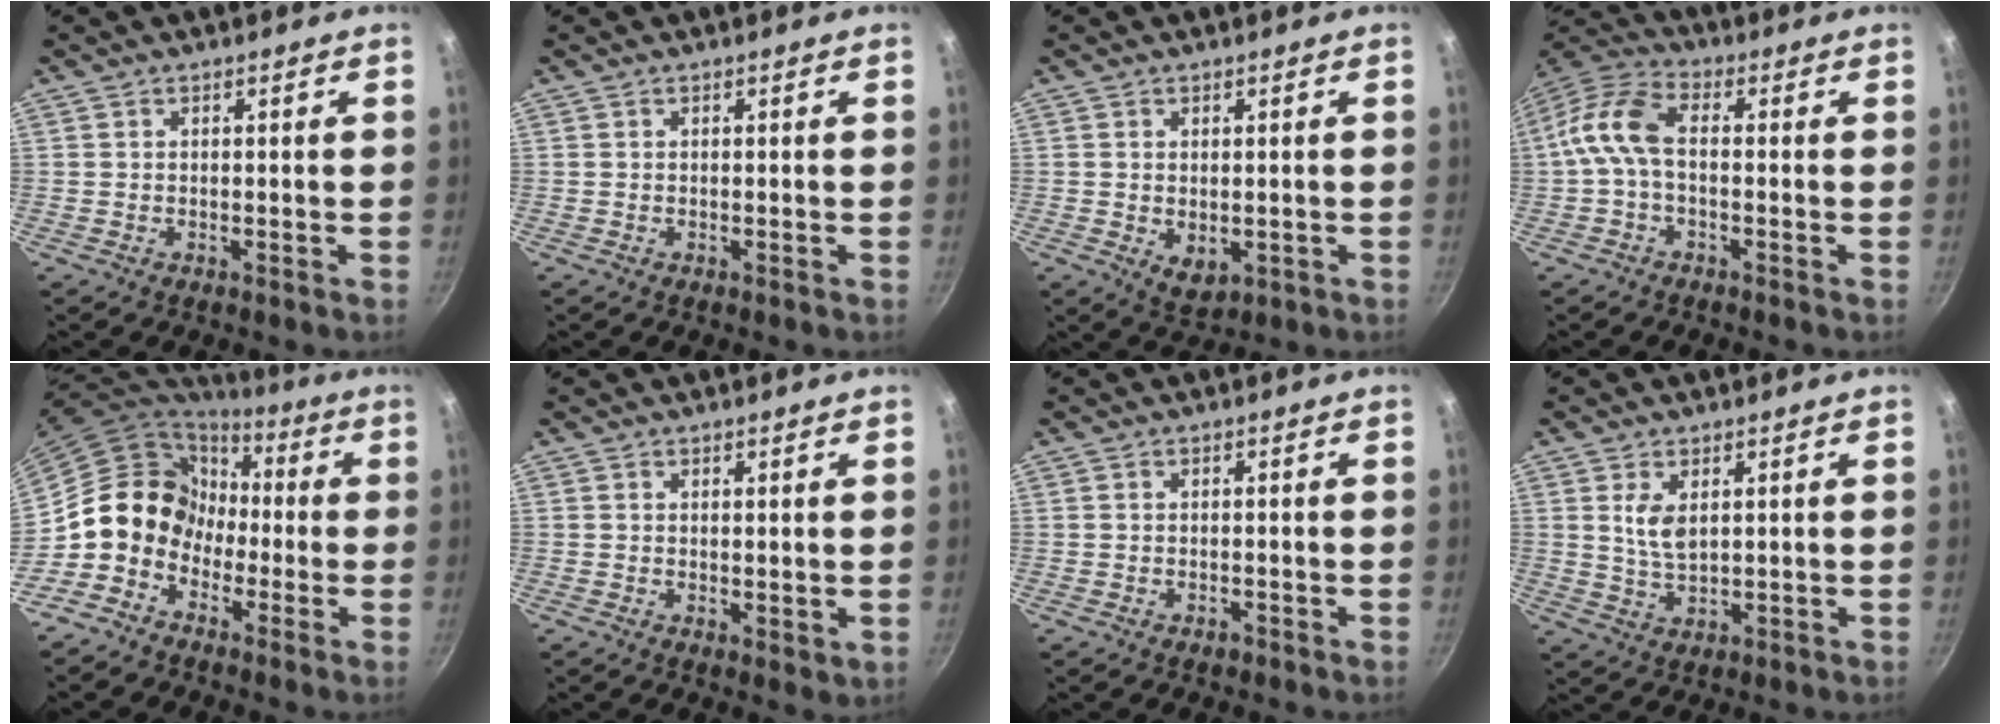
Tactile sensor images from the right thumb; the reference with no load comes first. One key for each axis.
{"total": 0.0}
{"total": 4.2, "fx": -0.2, "fy": 2.8, "fz": 3.1, "tx": -0.047, "ty": -0.015, "tz": 0.003}
{"total": 8.8, "fx": -0.9, "fy": 4.9, "fz": 7.2, "tx": -0.151, "ty": 0.035, "tz": -0.035}
{"total": 12.5, "fx": -2.9, "fy": 11.0, "fz": 5.1, "tx": -0.047, "ty": 0.052, "tz": -0.070}
{"total": 1.9, "fx": 1.0, "fy": 0.9, "fz": 1.4, "tx": -0.015, "ty": -0.016, "tz": 0.012}
{"total": 0.9, "fx": -0.5, "fy": 0.5, "fz": 0.4, "tx": -0.008, "ty": 0.004, "tz": -0.007}
{"total": 4.9, "fx": 1.6, "fy": 2.6, "fz": 3.8, "tx": -0.065, "ty": -0.018, "tz": 0.035}